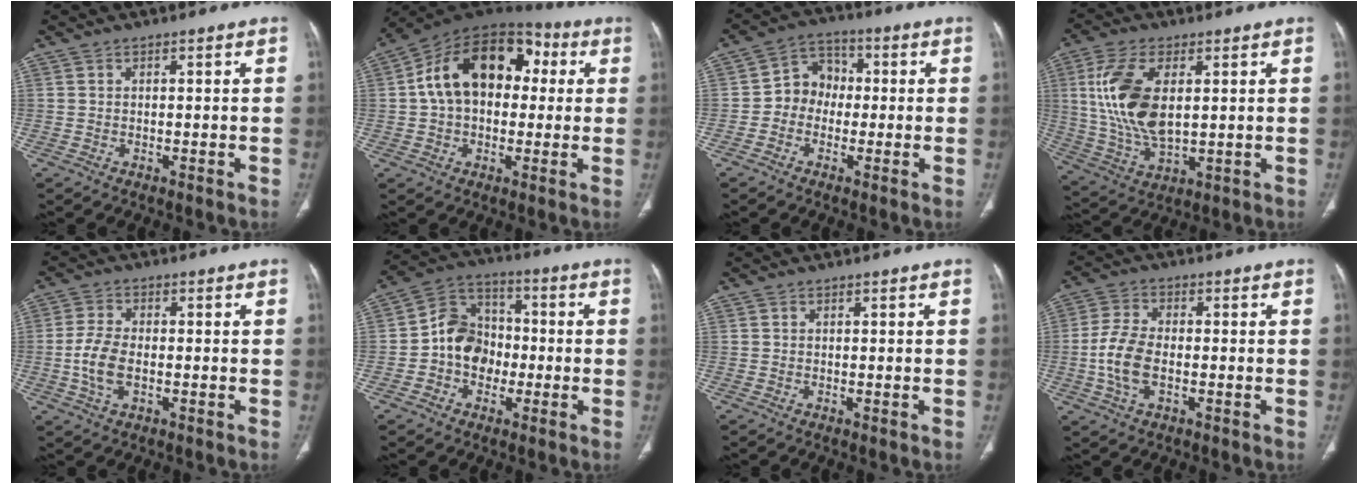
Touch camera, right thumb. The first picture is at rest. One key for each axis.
{"total": 19.2, "fx": 2.8, "fy": 12.8, "fz": 13.9, "tx": -0.203, "ty": 0.042, "tz": 0.037}
{"total": 7.1, "fx": -0.8, "fy": 6.2, "fz": 3.4, "tx": -0.024, "ty": 0.029, "tz": -0.033}
{"total": 15.2, "fx": 2.9, "fy": 7.6, "fz": 12.8, "tx": -0.266, "ty": -0.013, "tz": 0.064}
{"total": 6.5, "fx": -1.1, "fy": 3.6, "fz": 5.3, "tx": -0.117, "ty": 0.006, "tz": -0.023}
{"total": 10.9, "fx": -1.8, "fy": 9.1, "fz": 5.7, "tx": -0.066, "ty": 0.039, "tz": -0.043}
{"total": 0.0}
{"total": 8.0, "fx": -1.5, "fy": 4.4, "fz": 6.5, "tx": -0.142, "ty": 0.011, "tz": -0.029}